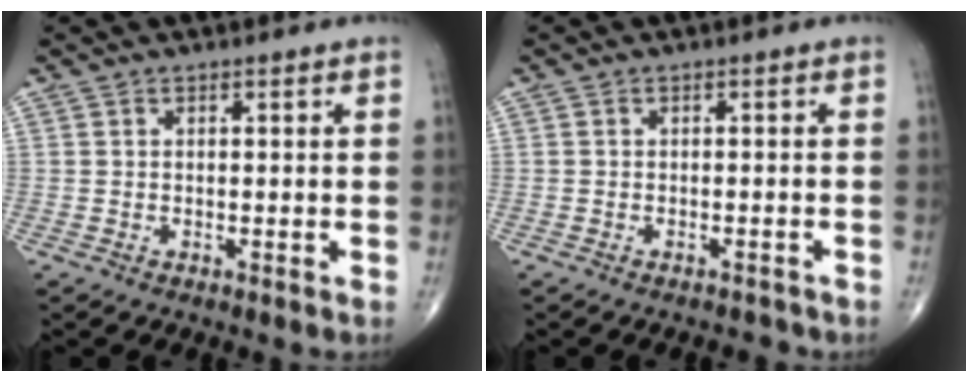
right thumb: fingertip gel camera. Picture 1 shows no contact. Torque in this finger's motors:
{"motor_torque": [-0.57, -0.16, -0.48, -0.17, -0.14]}